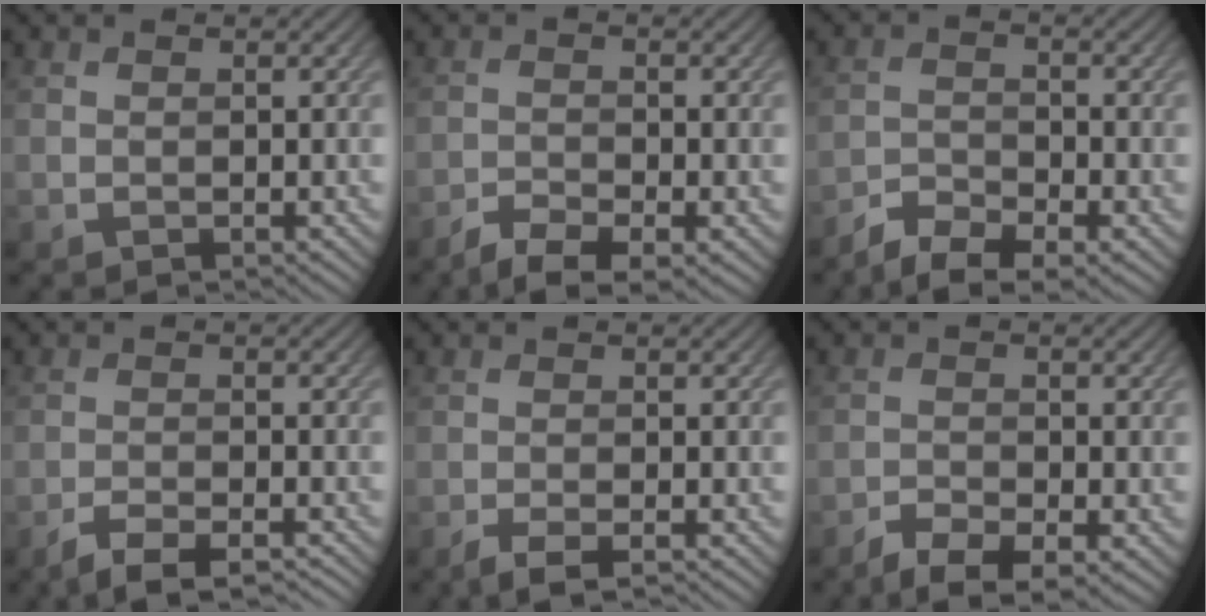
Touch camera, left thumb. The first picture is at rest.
{"total": 4.3, "force": [-3.3, 1.0, 2.6], "torque": [-0.051, -0.007, -0.060]}
{"total": 5.5, "force": [-4.3, 1.7, 2.9], "torque": [-0.053, -0.006, -0.081]}
{"total": 4.3, "force": [-3.3, 1.0, 2.6], "torque": [-0.047, -0.002, -0.061]}
{"total": 2.4, "force": [-1.7, 0.4, 1.6], "torque": [-0.033, 0.000, -0.036]}
{"total": 4.3, "force": [-3.1, 1.3, 2.7], "torque": [-0.048, -0.007, -0.055]}